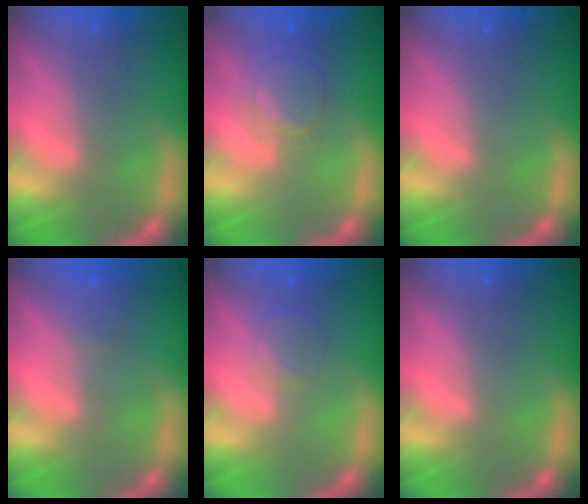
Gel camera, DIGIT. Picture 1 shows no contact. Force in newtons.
{"total": 4.0}
{"total": 0.0}
{"total": 1.4}
{"total": 2.0}
{"total": 0.0}